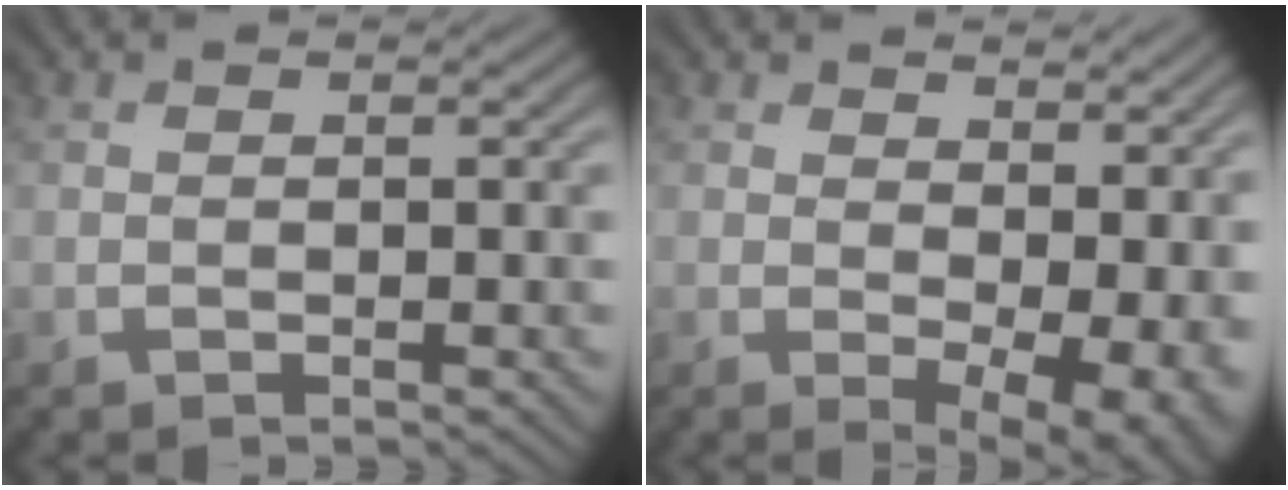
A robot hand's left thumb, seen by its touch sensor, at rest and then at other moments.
{"total": 8.2, "force": [1.6, 4.2, 6.8], "torque": [-0.090, -0.015, 0.036]}